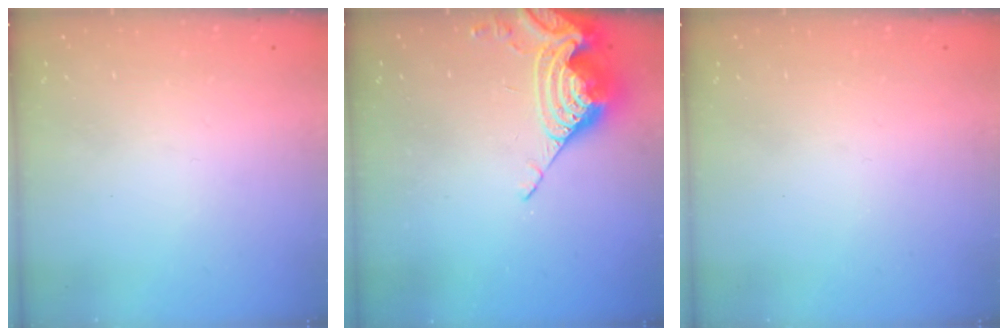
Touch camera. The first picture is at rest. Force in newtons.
{"total": 10.6, "press": 10.6, "slide": 0.6}
{"total": 0.0}